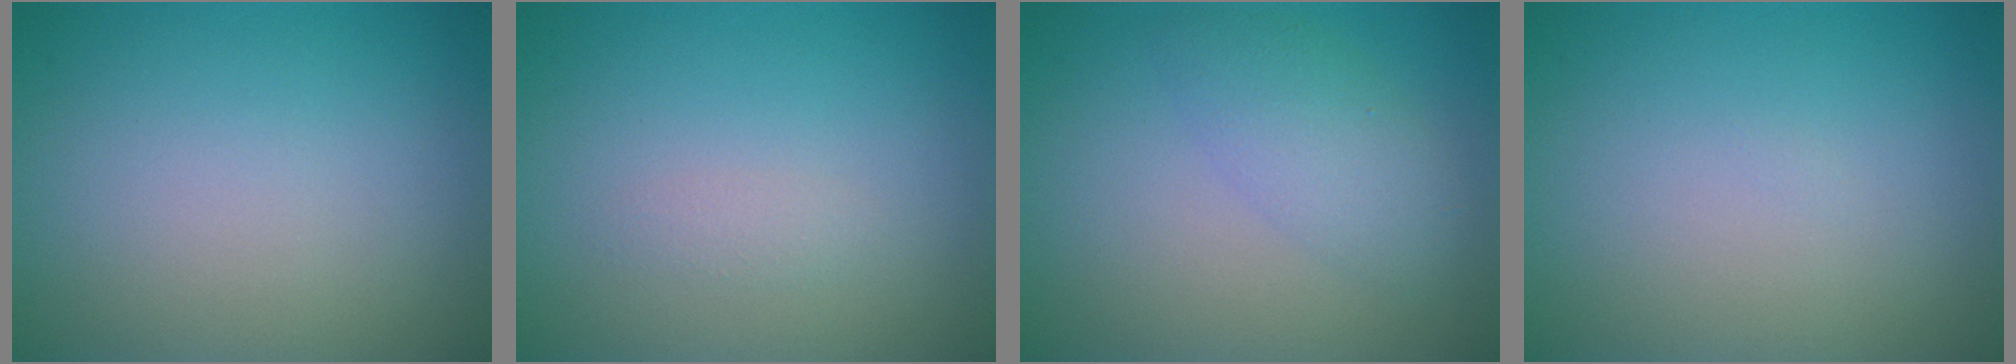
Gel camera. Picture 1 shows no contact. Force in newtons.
{"total": 0.8, "press": 0.8, "slide": 0.0}
{"total": 1.9, "press": 1.9, "slide": 0.2}
{"total": 0.0}